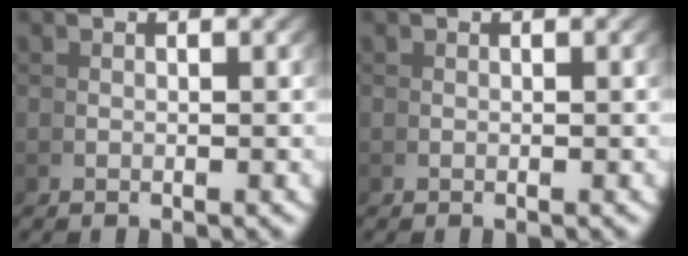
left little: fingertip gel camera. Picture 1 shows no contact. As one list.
[{"total": 0.0}]